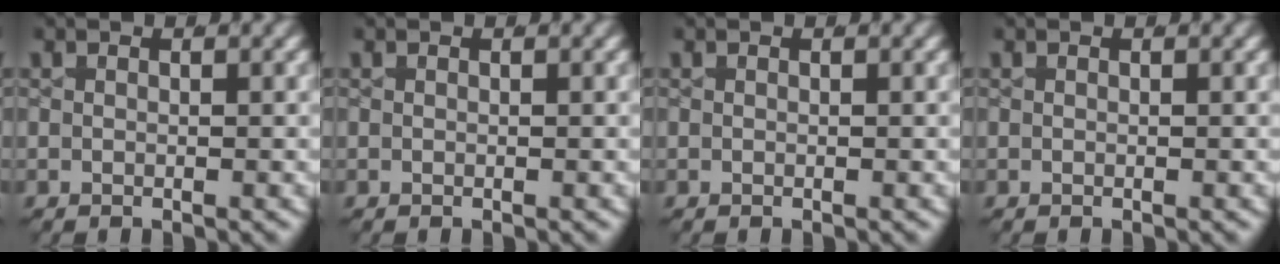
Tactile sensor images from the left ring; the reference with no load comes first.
{"total": 0.0}
{"total": 0.0}
{"total": 0.0}